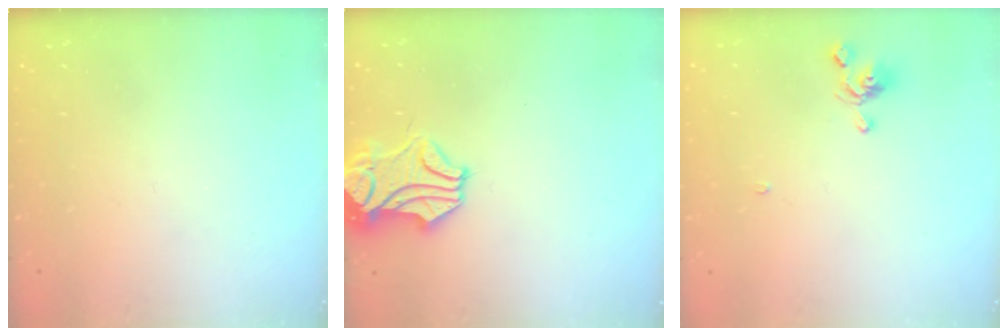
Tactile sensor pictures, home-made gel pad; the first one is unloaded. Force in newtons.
{"total": 1.8, "press": 0.9, "slide": 1.5}
{"total": 2.4, "press": 2.3, "slide": 0.7}